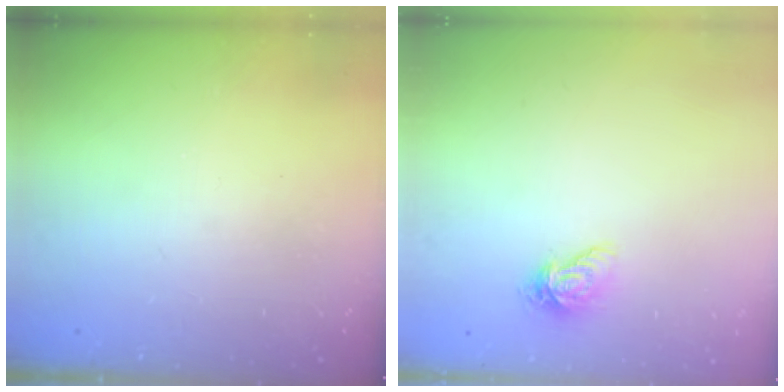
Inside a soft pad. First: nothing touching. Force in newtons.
{"total": 6.5, "press": 6.5, "slide": 0.5}